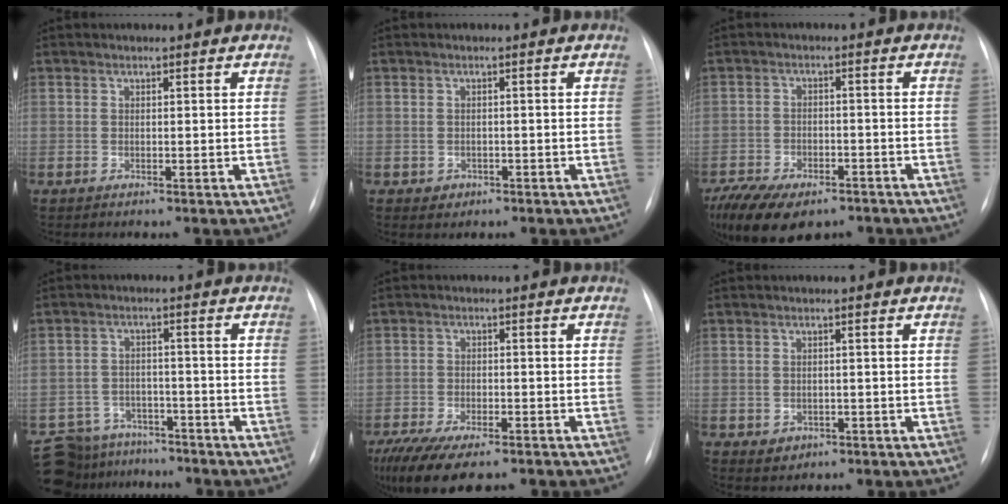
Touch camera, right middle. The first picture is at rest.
{"total": 1.4, "force": [-0.6, 1.3, 0.2], "torque": [0.001, 0.006, -0.004]}
{"total": 13.6, "force": [-9.6, 6.6, 6.9], "torque": [-0.137, 0.000, -0.142]}
{"total": 10.9, "force": [-9.4, 5.3, 1.3], "torque": [-0.031, 0.012, -0.135]}
{"total": 13.7, "force": [-9.8, 5.2, 8.0], "torque": [-0.164, -0.014, -0.148]}
{"total": 2.0, "force": [-0.8, 1.8, 0.5], "torque": [-0.003, 0.005, -0.002]}